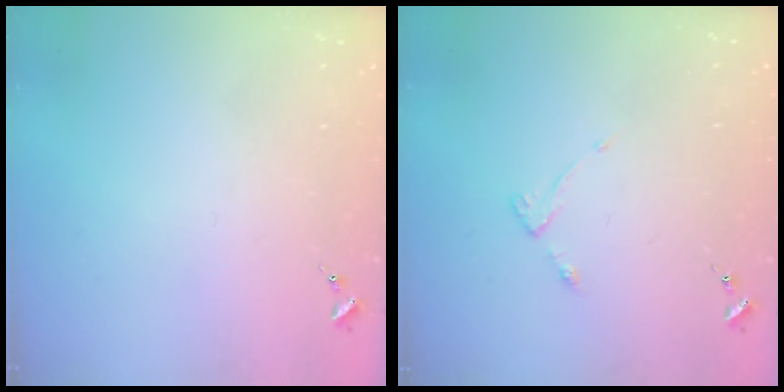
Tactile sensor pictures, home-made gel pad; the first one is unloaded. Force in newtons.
{"total": 2.8, "press": 2.7, "slide": 0.5}